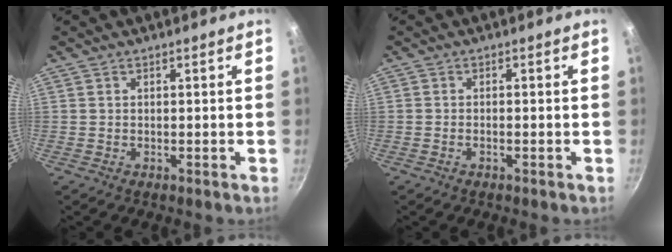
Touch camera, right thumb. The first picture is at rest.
{"total": 0.8, "force": [-0.5, 0.2, 0.6], "torque": [-0.019, 0.005, -0.014]}